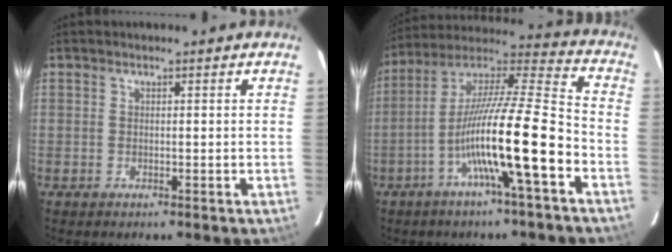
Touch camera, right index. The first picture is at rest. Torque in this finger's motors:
{"motor_torque": [1.55, -0.59, 1.05, 0.21]}